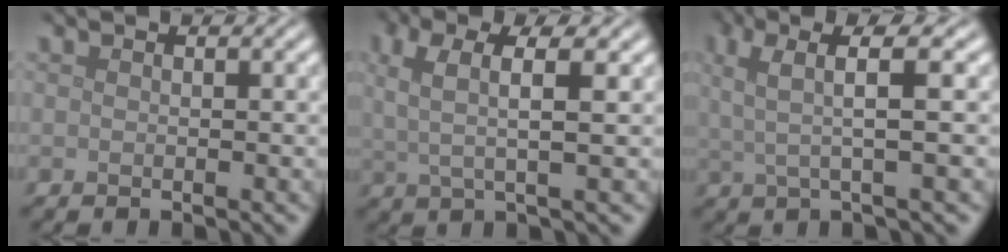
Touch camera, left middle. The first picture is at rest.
{"total": 3.9, "force": [1.3, 1.0, 3.6], "torque": [-0.076, 0.002, 0.025]}
{"total": 5.0, "force": [1.7, 0.9, 4.6], "torque": [-0.090, 0.011, 0.031]}